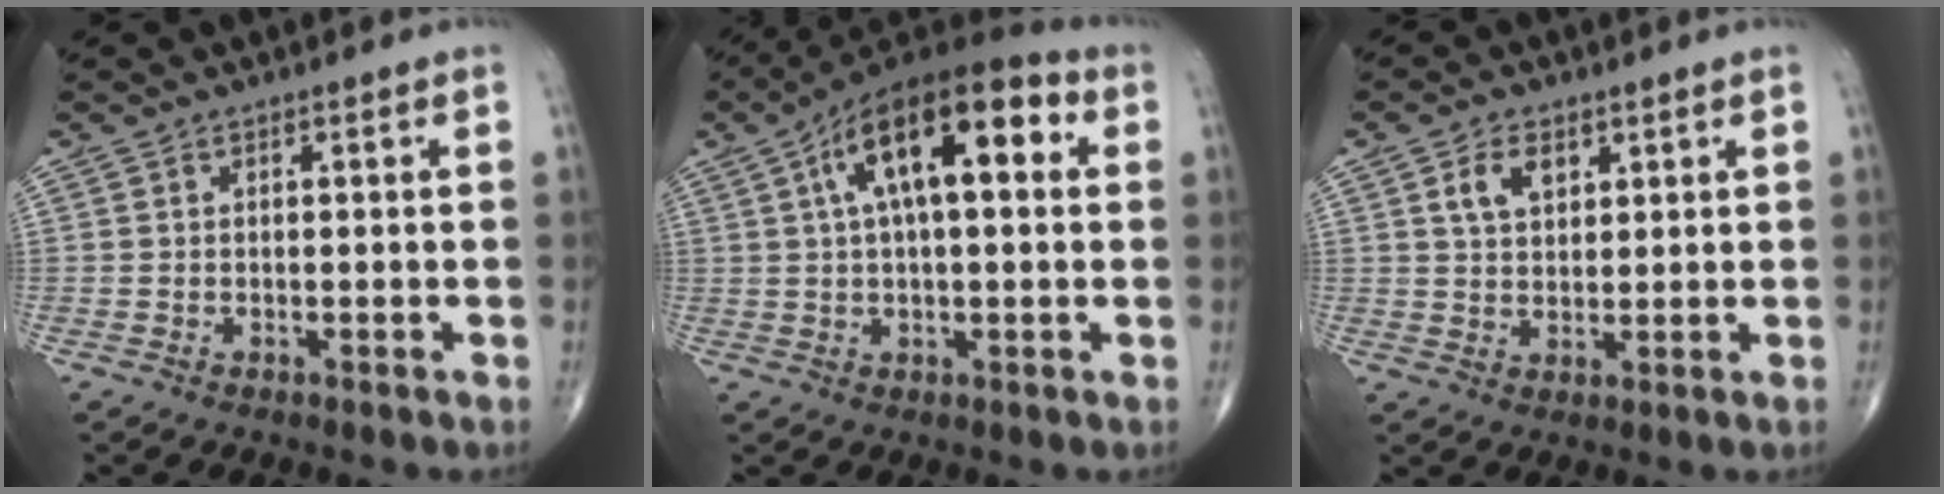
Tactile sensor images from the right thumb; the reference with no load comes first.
{"total": 18.1, "force": [5.1, 7.5, 15.7], "torque": [-0.243, 0.027, 0.073]}
{"total": 5.5, "force": [2.6, 3.3, 3.5], "torque": [-0.053, -0.010, 0.048]}